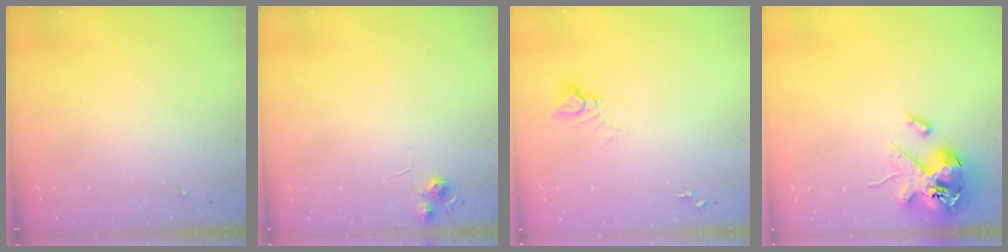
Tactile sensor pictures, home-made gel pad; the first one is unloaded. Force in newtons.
{"total": 6.5, "press": 6.5, "slide": 0.8}
{"total": 4.0, "press": 3.9, "slide": 0.4}
{"total": 15.7, "press": 15.5, "slide": 2.7}